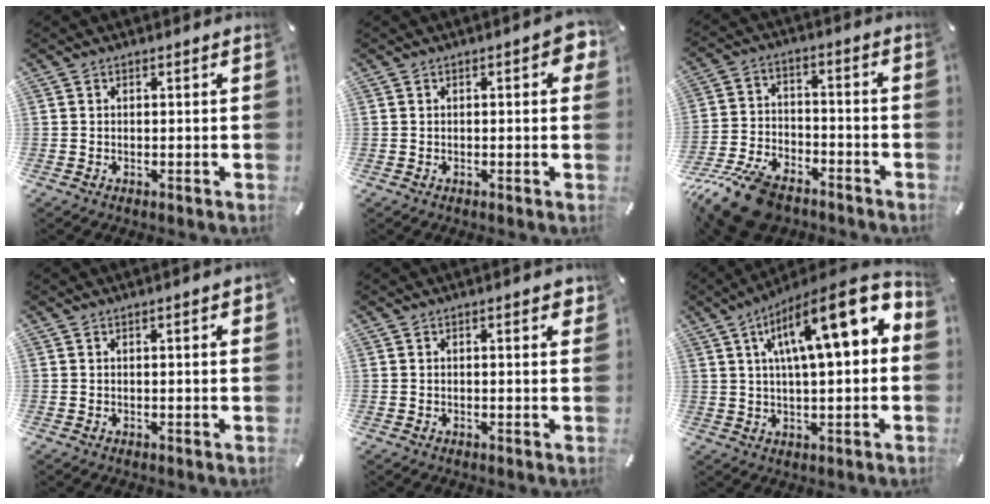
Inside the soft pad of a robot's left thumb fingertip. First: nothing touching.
{"total": 4.2, "force": [0.6, 1.6, 3.9], "torque": [-0.050, 0.002, 0.005]}
{"total": 14.7, "force": [-10.5, 6.7, 7.9], "torque": [-0.148, 0.056, -0.187]}
{"total": 2.3, "force": [0.5, 0.4, 2.2], "torque": [-0.033, 0.000, 0.004]}
{"total": 2.4, "force": [0.8, 0.7, 2.1], "torque": [-0.029, -0.001, 0.009]}
{"total": 18.1, "force": [7.1, 4.9, 15.9], "torque": [-0.246, -0.042, 0.106]}